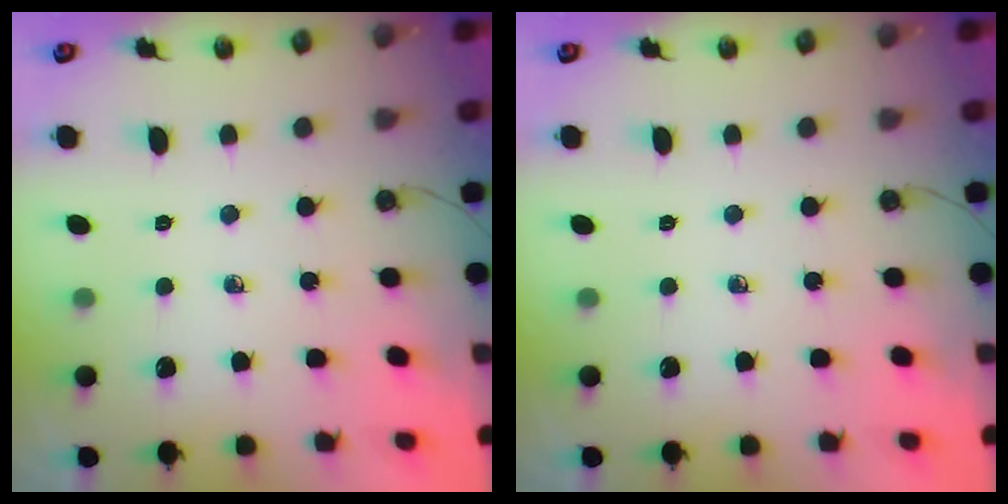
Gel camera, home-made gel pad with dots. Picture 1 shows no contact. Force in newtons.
{"total": 0.0}